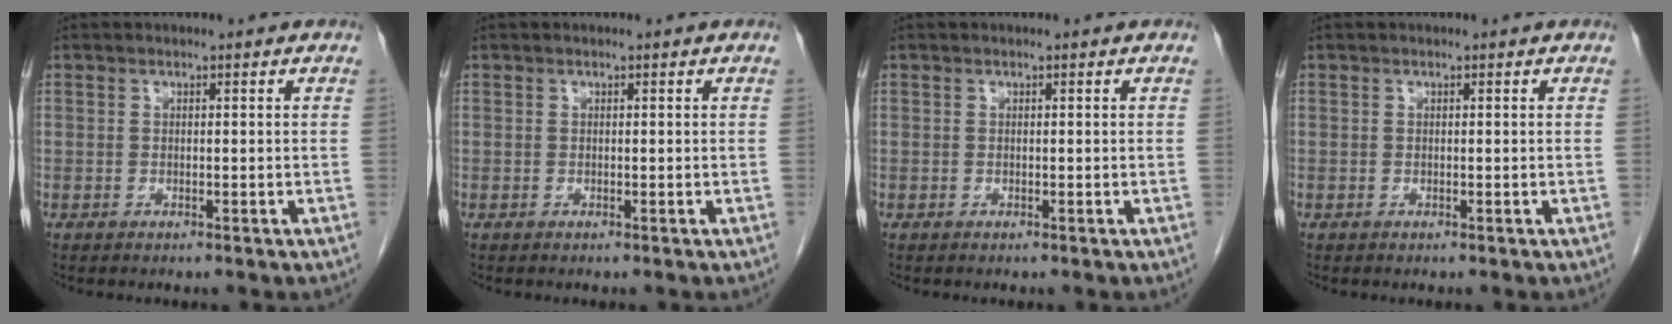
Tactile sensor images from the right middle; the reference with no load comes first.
{"total": 0.0}
{"total": 0.0}
{"total": 0.0}